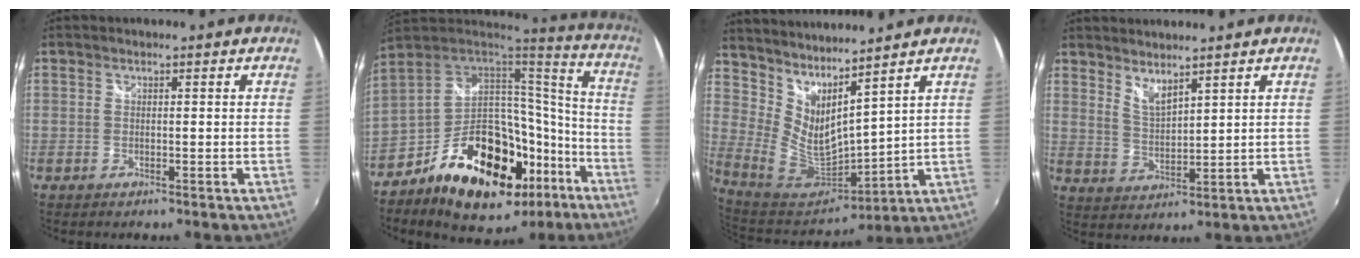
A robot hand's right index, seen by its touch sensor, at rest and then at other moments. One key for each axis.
{"total": 27.7, "fx": -13.1, "fy": 15.6, "fz": 18.7, "tx": -0.323, "ty": 0.031, "tz": -0.186}
{"total": 11.9, "fx": 8.6, "fy": 3.4, "fz": 7.5, "tx": -0.137, "ty": -0.022, "tz": 0.177}
{"total": 4.6, "fx": 4.0, "fy": 0.9, "fz": 2.1, "tx": -0.035, "ty": -0.007, "tz": 0.073}